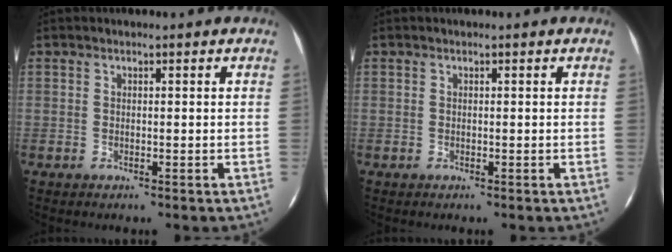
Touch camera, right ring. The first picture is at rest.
{"total": 0.0}